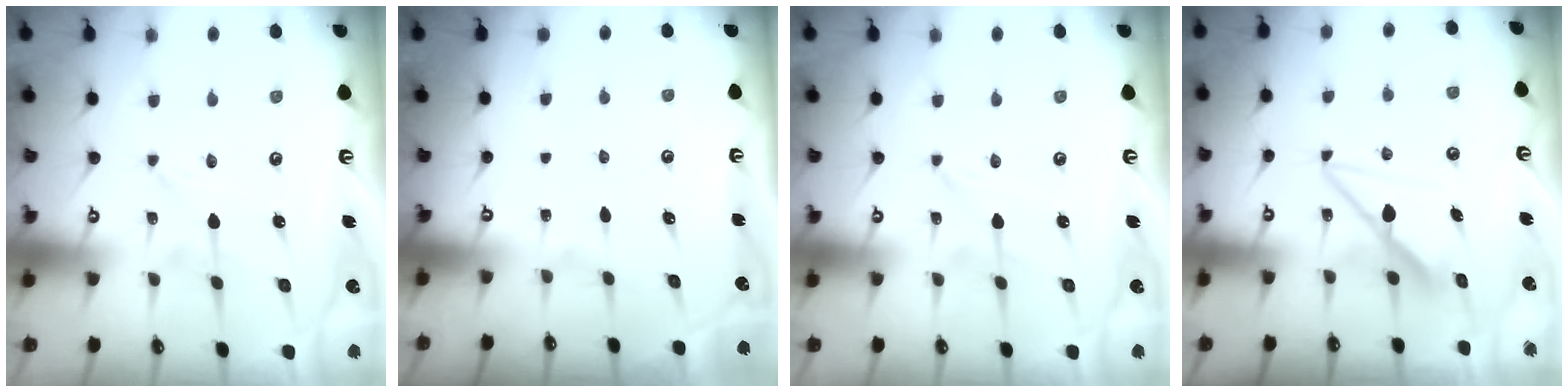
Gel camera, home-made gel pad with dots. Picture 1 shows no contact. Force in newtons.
{"total": 0.0}
{"total": 0.0}
{"total": 9.2, "press": 9.2, "slide": 0.7}